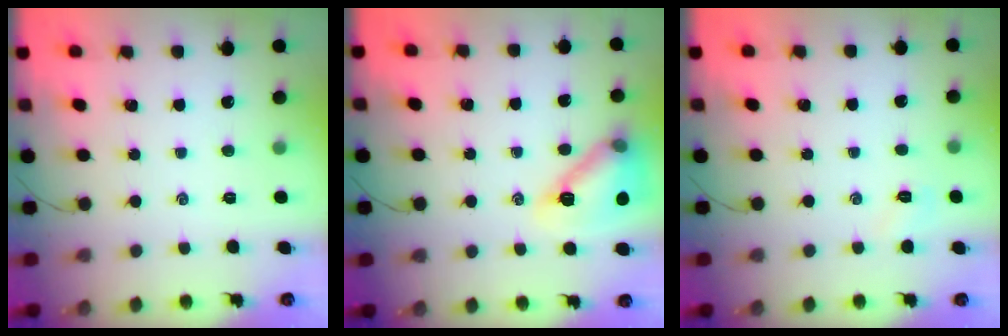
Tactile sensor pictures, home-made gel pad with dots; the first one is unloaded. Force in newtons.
{"total": 15.2, "press": 15.1, "slide": 1.7}
{"total": 3.1, "press": 3.0, "slide": 0.8}